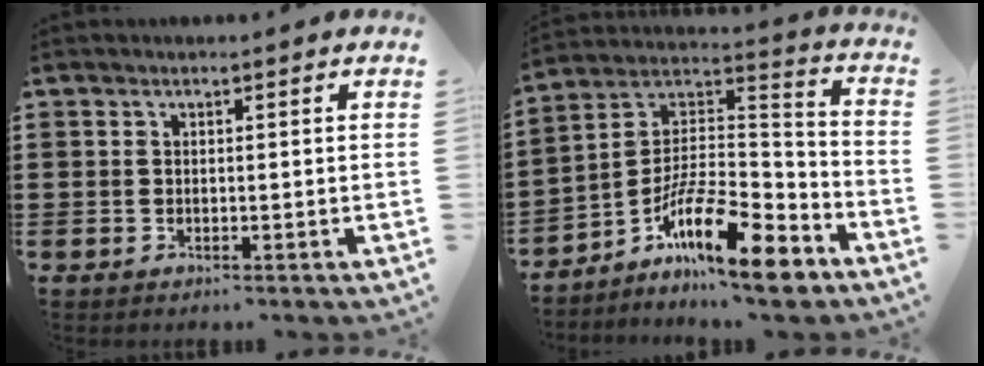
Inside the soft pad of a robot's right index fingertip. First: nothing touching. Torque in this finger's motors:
{"motor_torque": [0.00, 0.11, 0.68, 0.09]}